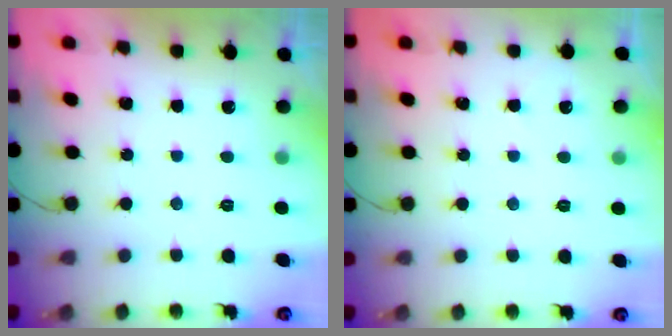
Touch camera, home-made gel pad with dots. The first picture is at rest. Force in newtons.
{"total": 1.2, "press": 1.2, "slide": 0.3}